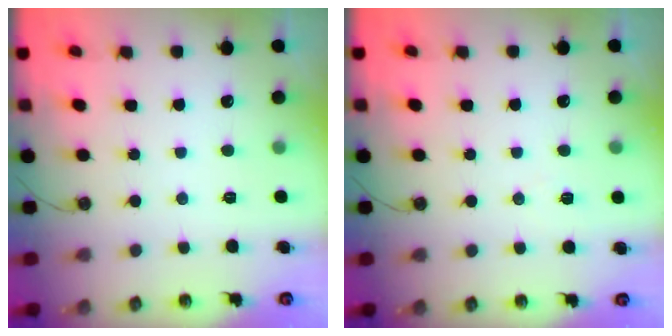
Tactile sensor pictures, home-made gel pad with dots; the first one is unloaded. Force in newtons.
{"total": 4.5, "press": 4.1, "slide": 1.8}